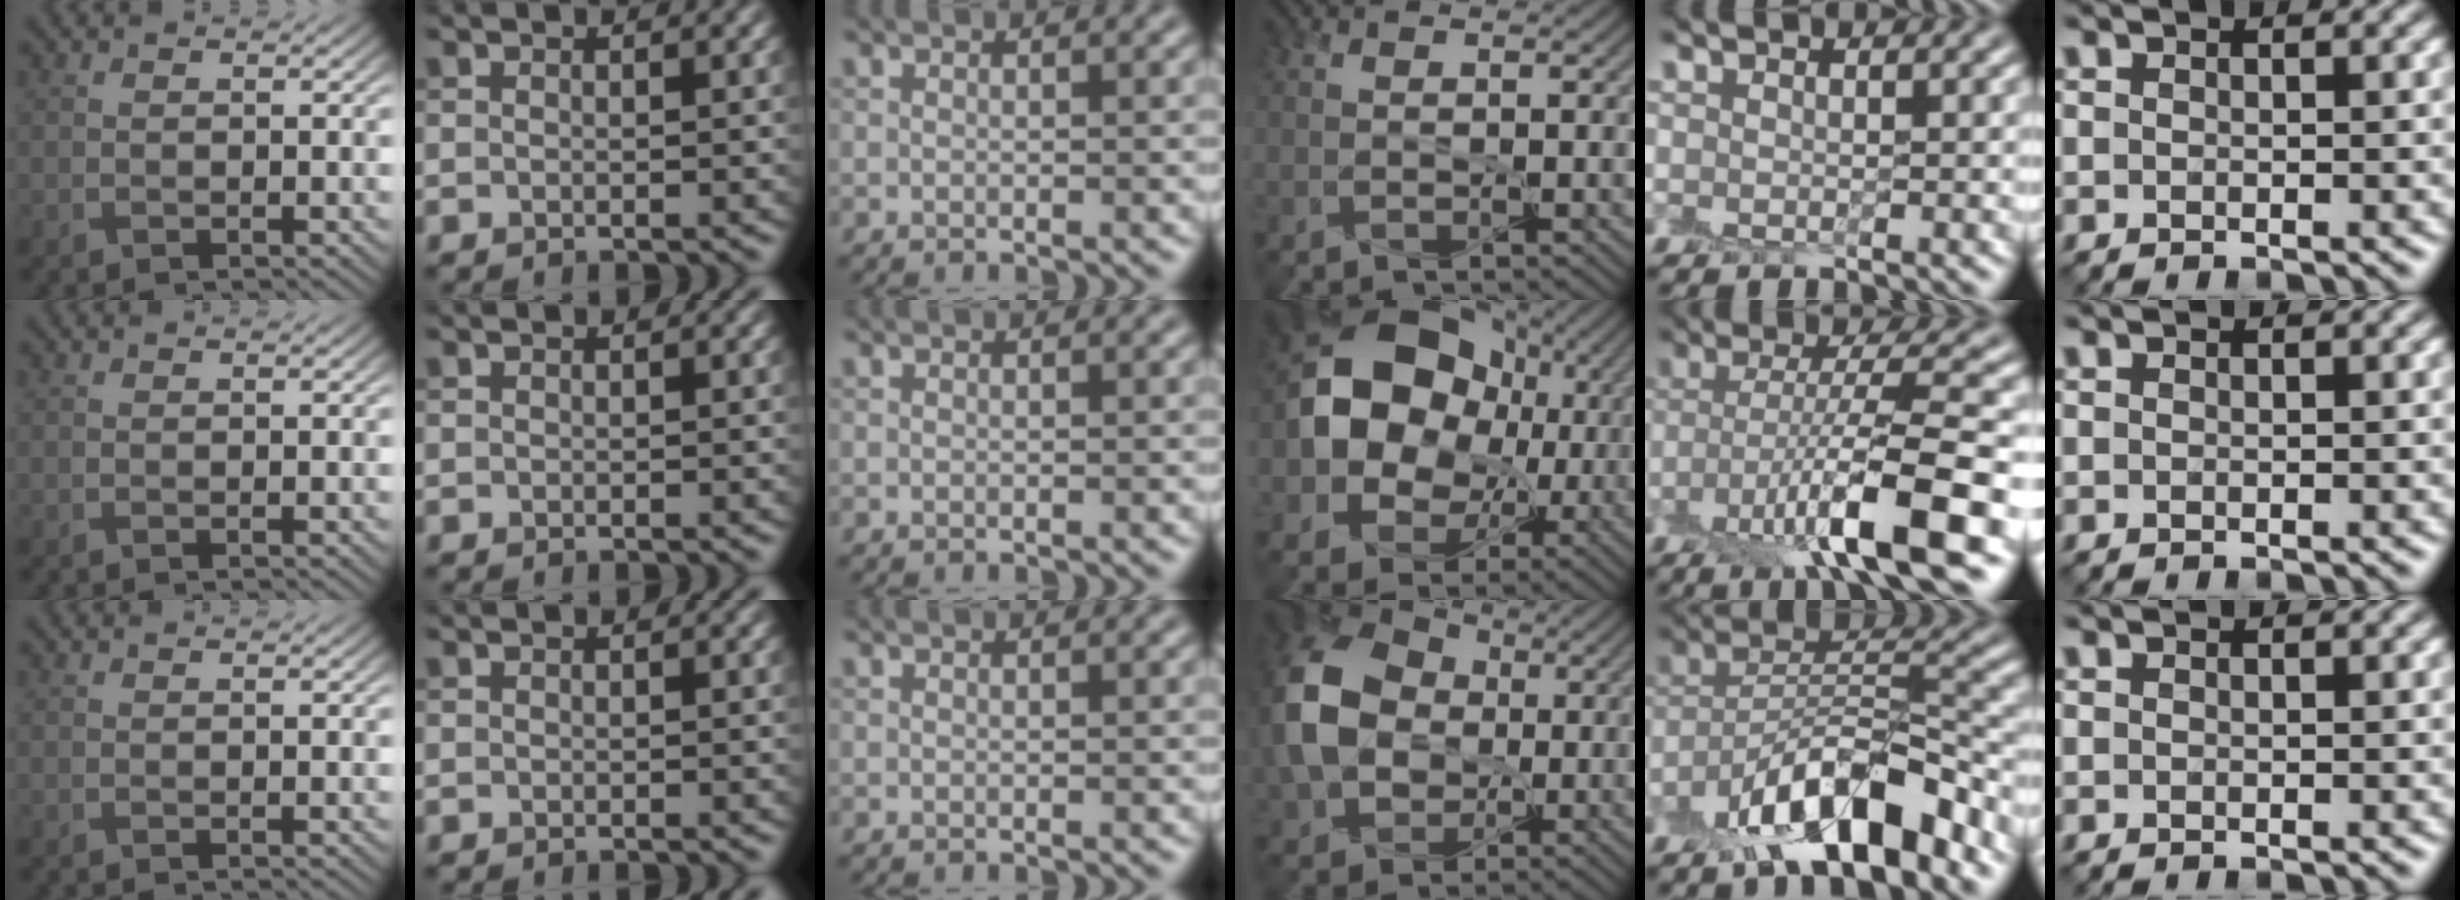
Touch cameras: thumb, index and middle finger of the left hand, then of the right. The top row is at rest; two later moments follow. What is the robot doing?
{"motion": "peel", "object": "postage stamp"}